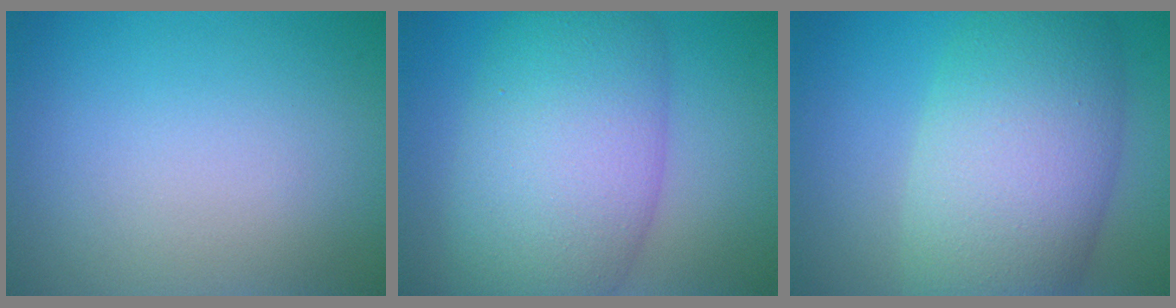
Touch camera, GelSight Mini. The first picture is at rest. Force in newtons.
{"total": 10.2, "press": 10.2, "slide": 0.3}
{"total": 10.1, "press": 10.1, "slide": 0.1}